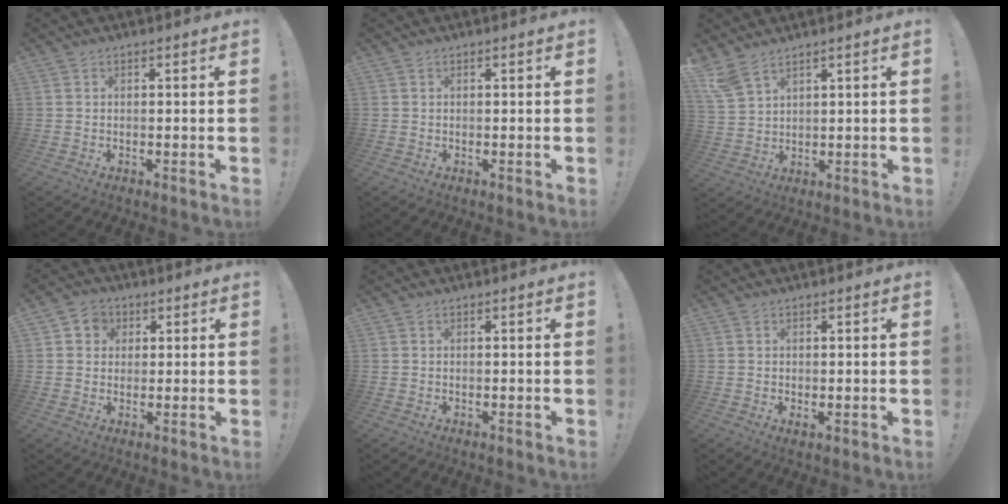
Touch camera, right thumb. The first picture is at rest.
{"total": 0.0}
{"total": 6.2, "force": [4.7, 2.0, 3.5], "torque": [-0.080, -0.015, 0.096]}
{"total": 4.9, "force": [1.2, 4.6, 1.5], "torque": [-0.027, 0.002, 0.024]}
{"total": 0.0}
{"total": 1.0, "force": [0.2, 0.5, 0.8], "torque": [-0.009, -0.001, 0.003]}